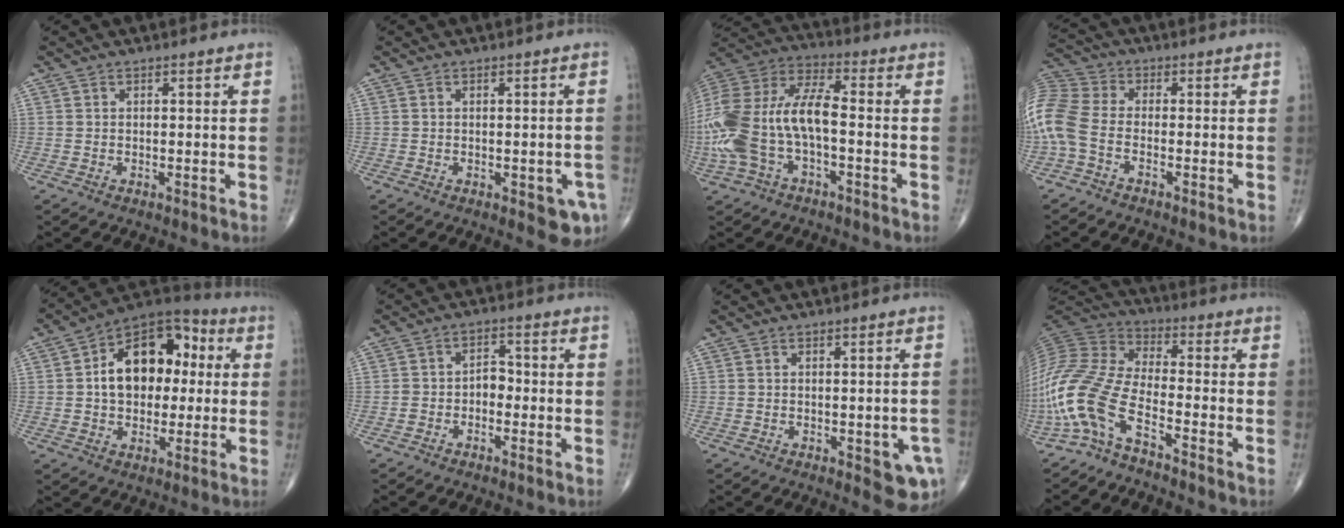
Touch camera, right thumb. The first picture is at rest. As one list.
[{"total": 4.7, "force": [-1.8, 2.0, 3.9], "torque": [-0.027, -0.001, -0.016]}, {"total": 21.5, "force": [-3.8, 10.8, 18.2], "torque": [-0.415, 0.041, -0.069]}, {"total": 12.2, "force": [-3.1, 7.8, 8.8], "torque": [-0.225, 0.028, -0.070]}, {"total": 17.2, "force": [2.0, 11.4, 12.7], "torque": [-0.151, 0.031, 0.024]}, {"total": 3.3, "force": [-1.3, 2.4, 1.9], "torque": [-0.016, 0.024, -0.031]}, {"total": 6.1, "force": [-2.0, 2.4, 5.3], "torque": [-0.044, -0.003, -0.018]}, {"total": 13.9, "force": [-8.0, 4.5, 10.5], "torque": [-0.244, 0.059, -0.166]}]